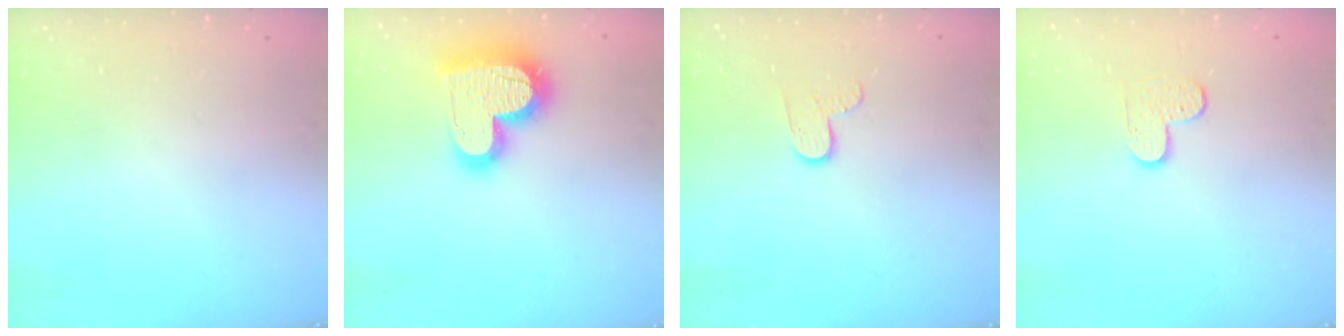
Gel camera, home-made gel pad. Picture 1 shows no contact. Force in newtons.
{"total": 20.0, "press": 19.9, "slide": 1.4}
{"total": 5.9, "press": 5.9, "slide": 0.6}
{"total": 4.7, "press": 4.7, "slide": 0.5}